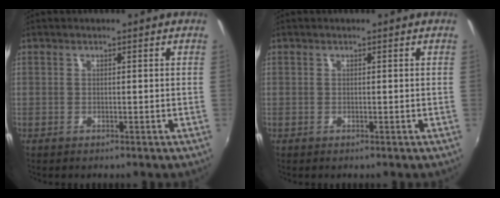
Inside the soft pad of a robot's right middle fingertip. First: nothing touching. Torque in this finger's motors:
{"motor_torque": [0.05, -0.20, 0.00, 0.00]}